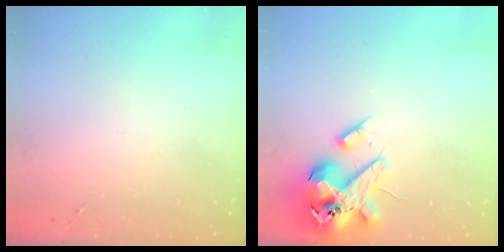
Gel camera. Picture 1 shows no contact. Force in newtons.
{"total": 17.7, "press": 17.4, "slide": 2.9}